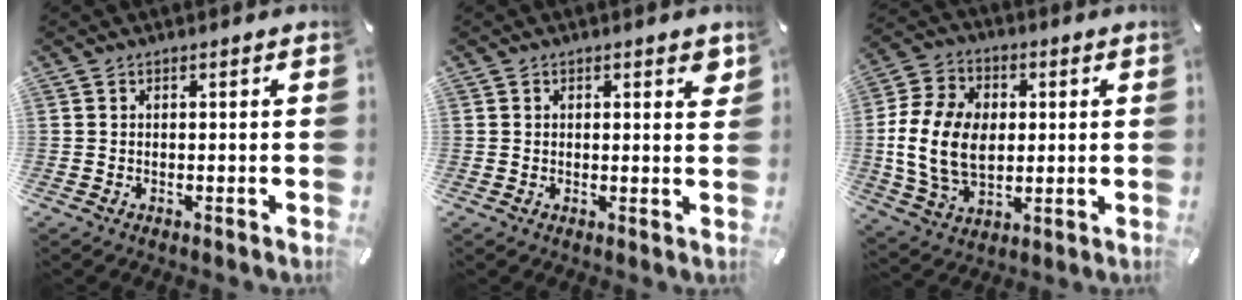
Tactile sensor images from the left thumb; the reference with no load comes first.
{"total": 2.0, "force": [1.0, 1.1, 1.3], "torque": [-0.012, -0.001, 0.013]}
{"total": 15.6, "force": [0.0, 11.8, 10.2], "torque": [-0.233, 0.015, 0.002]}